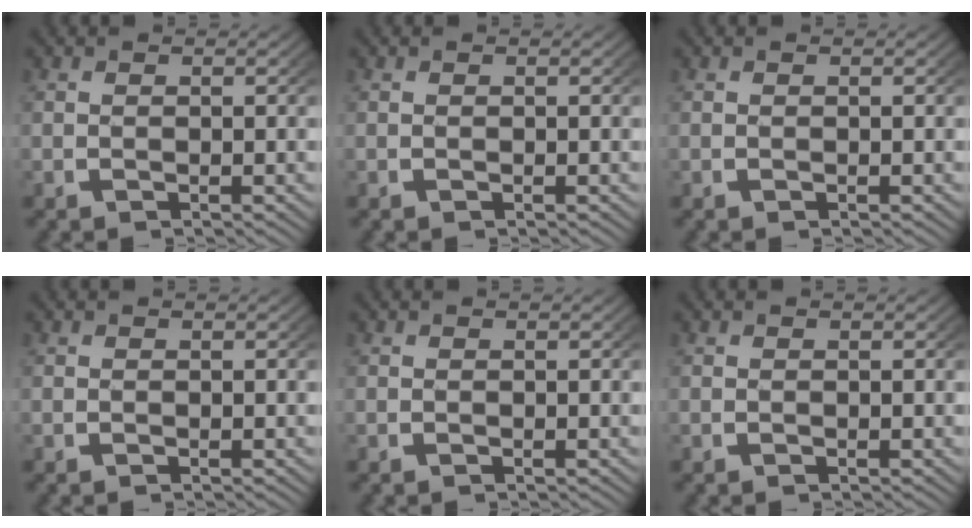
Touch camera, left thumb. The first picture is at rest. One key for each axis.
{"total": 0.0}
{"total": 0.0}
{"total": 0.0}
{"total": 0.0}
{"total": 0.0}